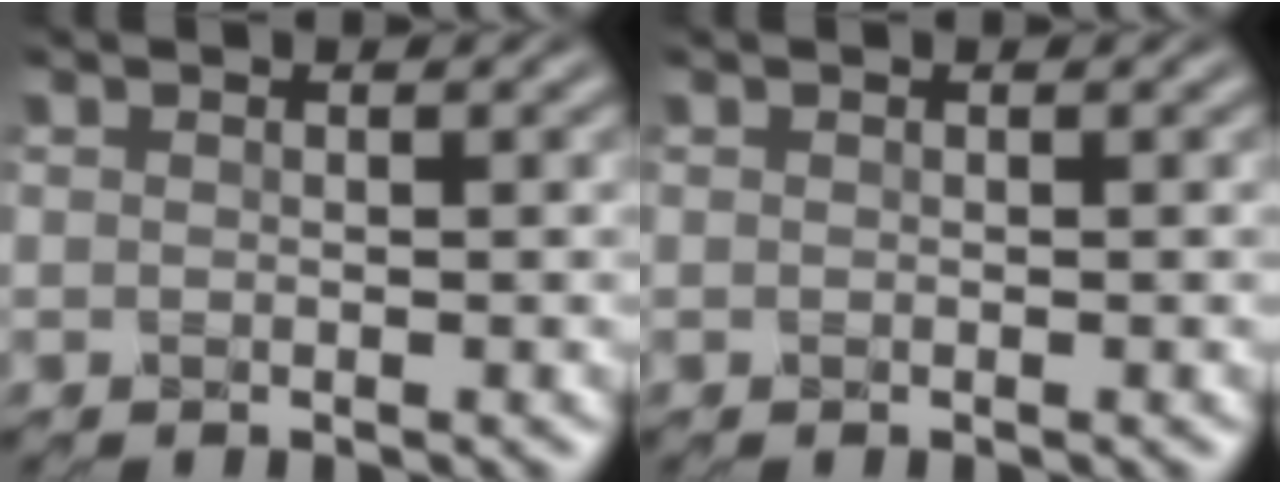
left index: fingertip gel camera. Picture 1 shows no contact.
{"total": 0.0}